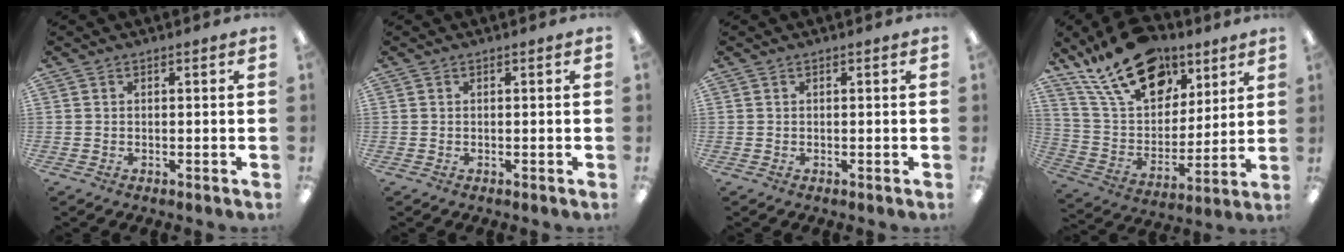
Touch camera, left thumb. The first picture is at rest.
{"total": 0.0}
{"total": 0.0}
{"total": 21.3, "force": [13.9, 12.1, 10.7], "torque": [-0.187, -0.067, 0.252]}